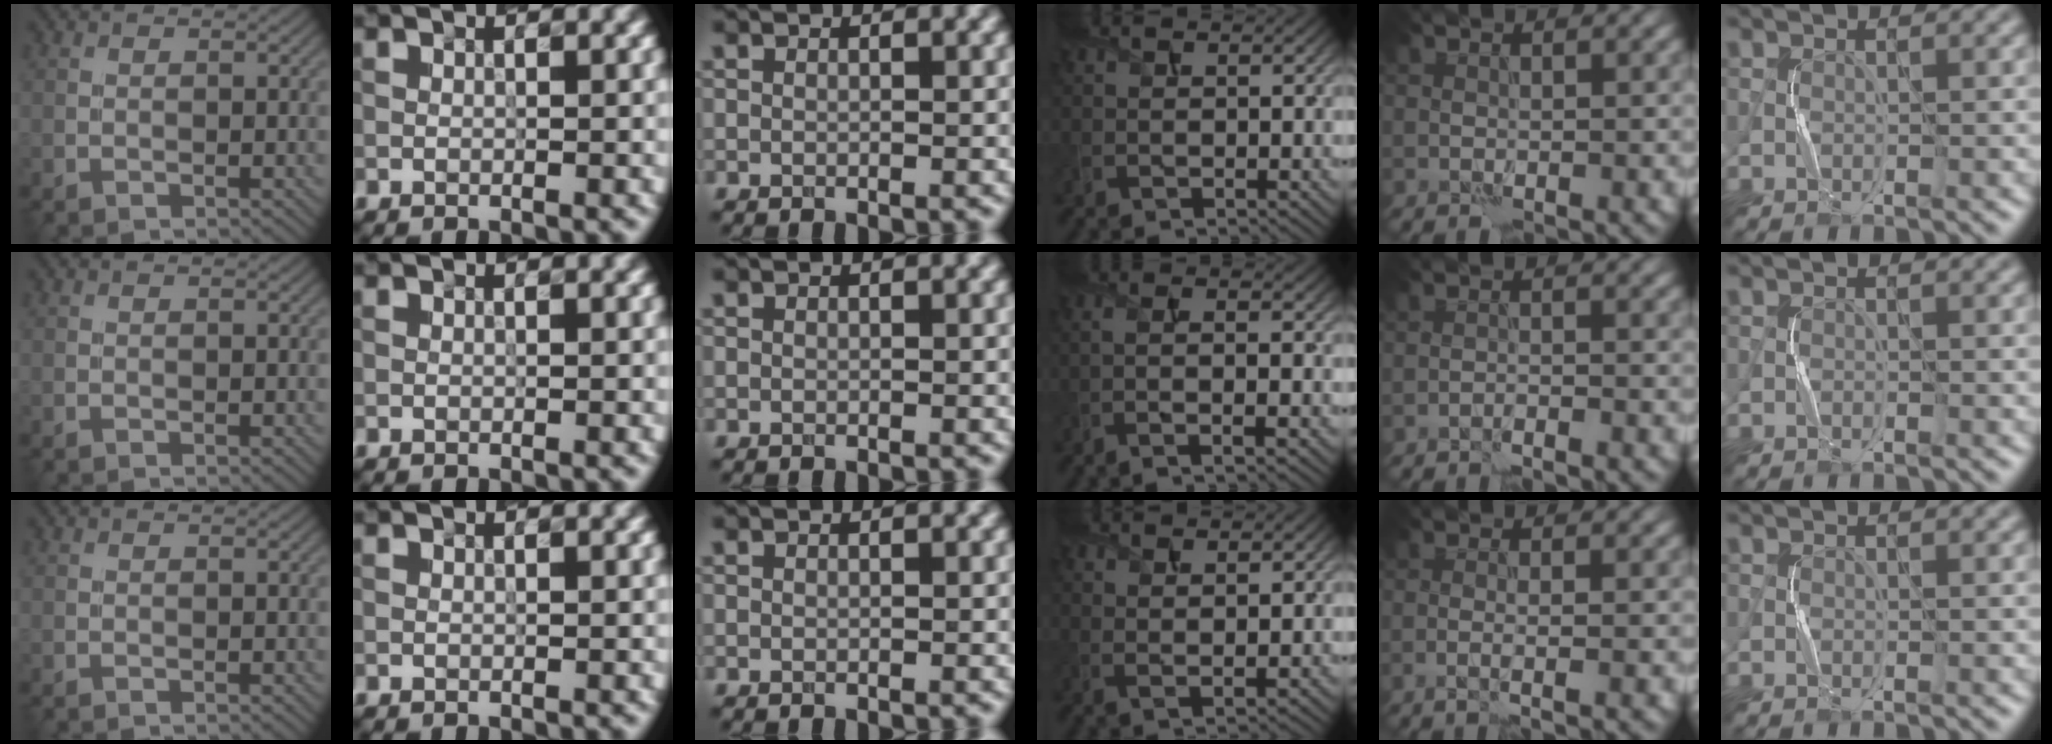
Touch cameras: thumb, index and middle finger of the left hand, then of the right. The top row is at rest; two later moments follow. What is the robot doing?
{"motion": "squeeze", "object": "sponge"}